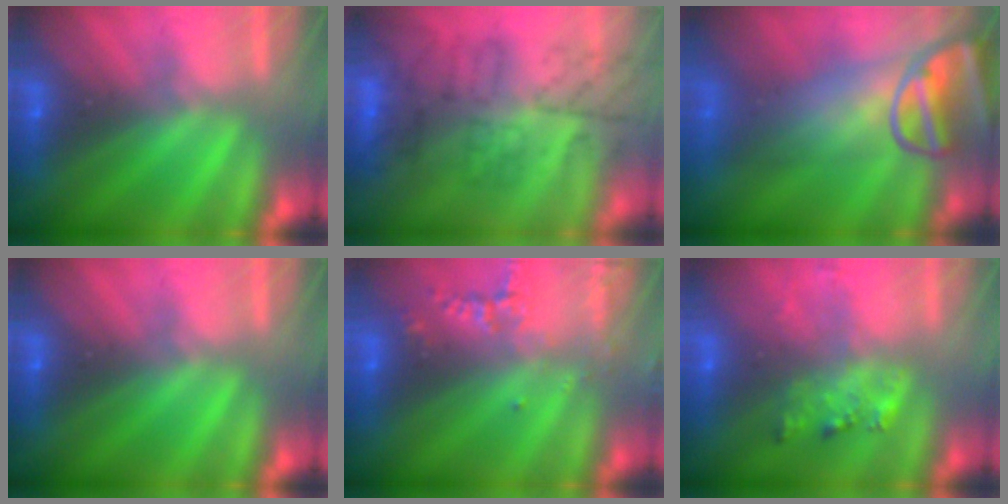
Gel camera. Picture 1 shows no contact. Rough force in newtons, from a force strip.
{"total": 3.6}
{"total": 8.5}
{"total": 0.0}
{"total": 2.4}
{"total": 2.1}